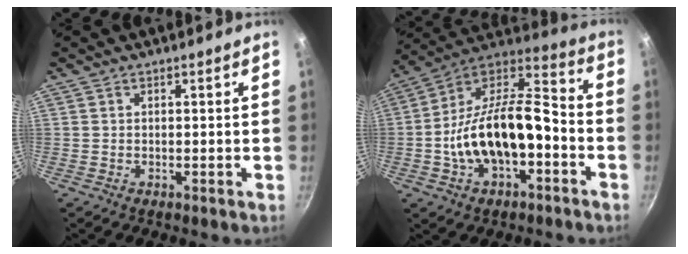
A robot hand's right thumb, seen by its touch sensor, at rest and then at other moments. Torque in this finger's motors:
{"motor_torque": [-0.01, 1.08, 1.01, -1.24, 0.50]}